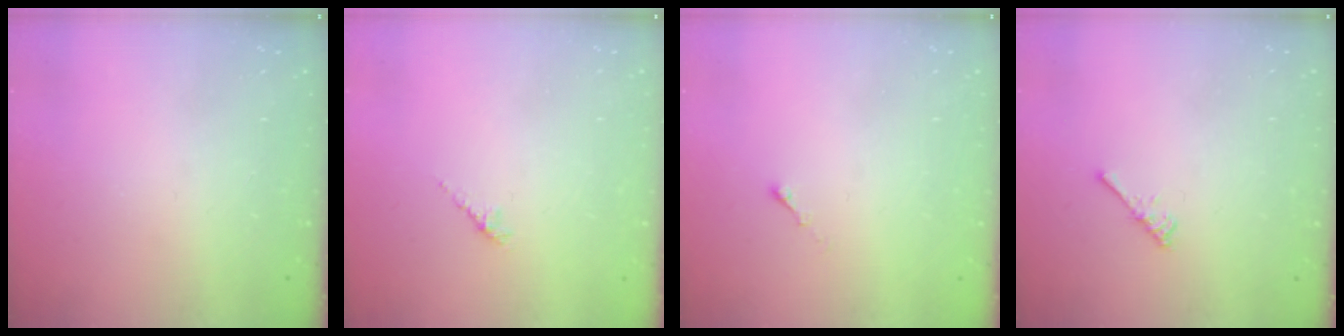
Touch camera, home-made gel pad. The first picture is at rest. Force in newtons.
{"total": 2.6, "press": 2.4, "slide": 0.7}
{"total": 0.0}
{"total": 3.0, "press": 2.9, "slide": 0.5}